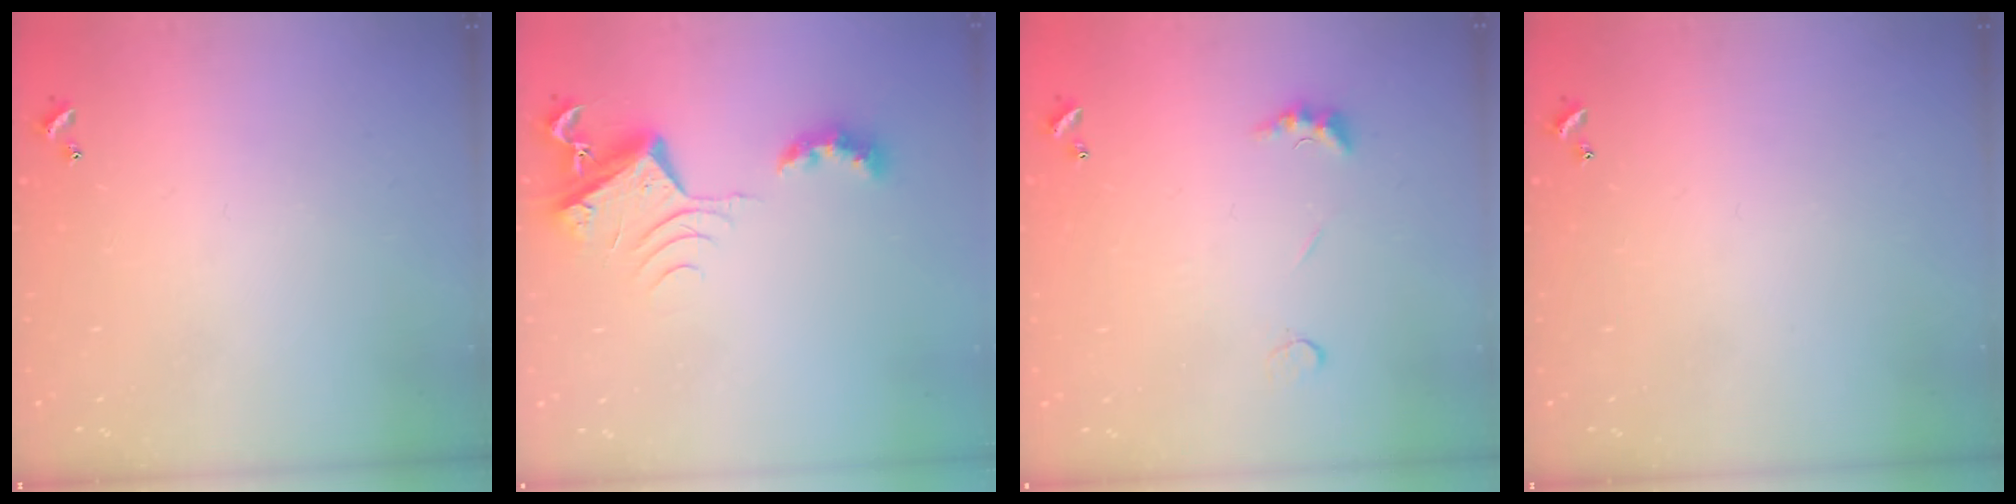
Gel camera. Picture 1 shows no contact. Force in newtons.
{"total": 7.6, "press": 7.5, "slide": 1.0}
{"total": 2.5, "press": 2.4, "slide": 0.7}
{"total": 0.0}